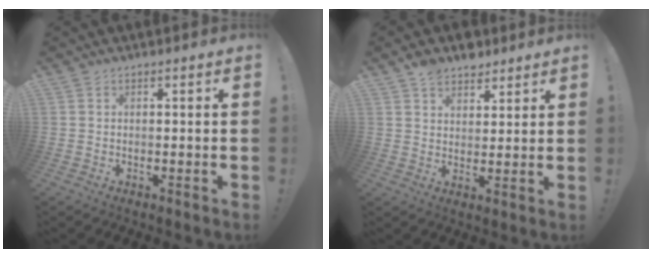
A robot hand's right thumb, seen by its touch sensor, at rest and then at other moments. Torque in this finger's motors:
{"motor_torque": [-0.60, 0.61, 0.53, 0.14, -0.01]}